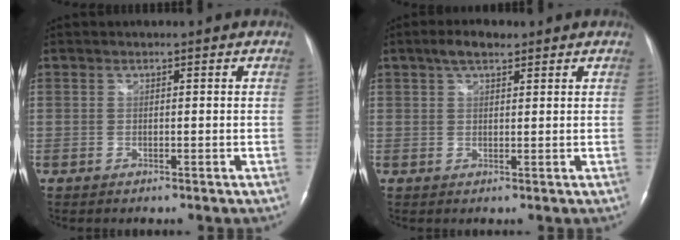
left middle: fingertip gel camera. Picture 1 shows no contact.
{"total": 3.7, "force": [2.6, 1.3, 2.3], "torque": [-0.050, 0.009, 0.046]}